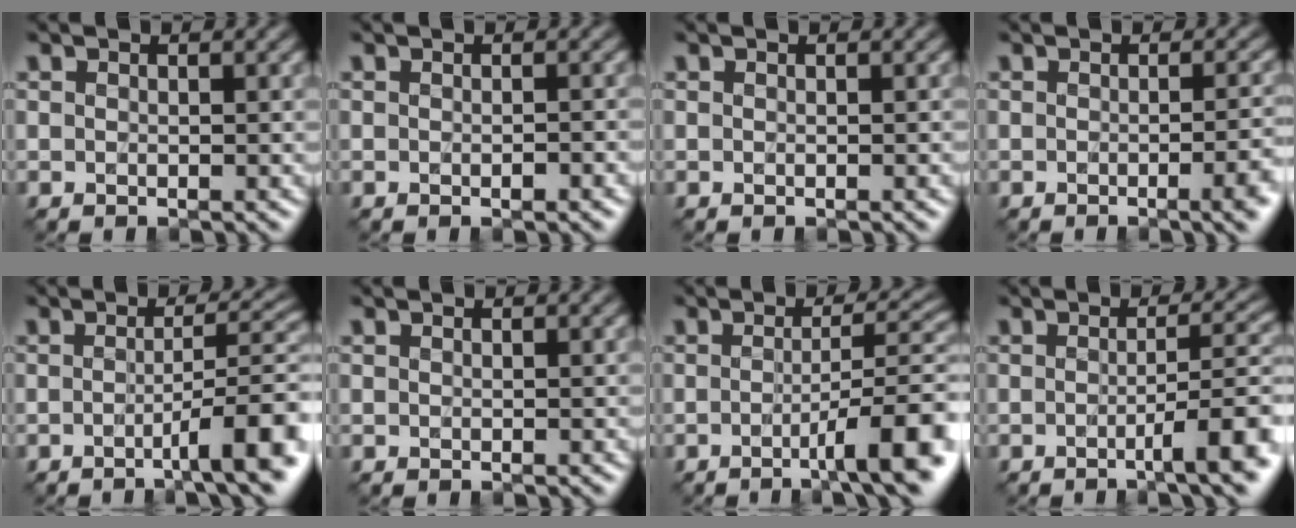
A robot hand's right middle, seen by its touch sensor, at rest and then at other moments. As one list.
[{"total": 1.2, "force": [-0.4, 0.3, 1.0], "torque": [-0.010, -0.003, -0.004]}, {"total": 0.5, "force": [-0.1, 0.2, 0.5], "torque": [0.001, 0.000, 0.000]}, {"total": 4.3, "force": [-1.2, 1.5, 3.9], "torque": [-0.034, -0.004, -0.014]}, {"total": 6.8, "force": [-2.4, 1.2, 6.2], "torque": [-0.079, 0.008, -0.042]}, {"total": 0.0}, {"total": 7.6, "force": [-2.6, 1.4, 7.0], "torque": [-0.088, 0.007, -0.042]}, {"total": 5.5, "force": [-1.7, 0.9, 5.2], "torque": [-0.067, 0.004, -0.031]}]